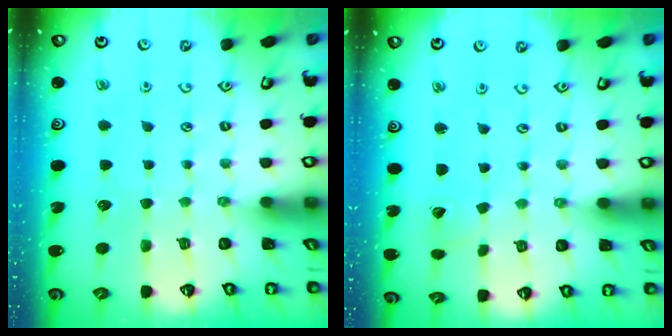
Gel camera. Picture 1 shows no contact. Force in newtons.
{"total": 1.6, "press": 1.6, "slide": 0.1}